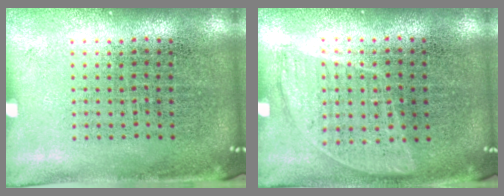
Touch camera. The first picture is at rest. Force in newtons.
{"total": 0.9, "press": 0.8, "slide": 0.5}